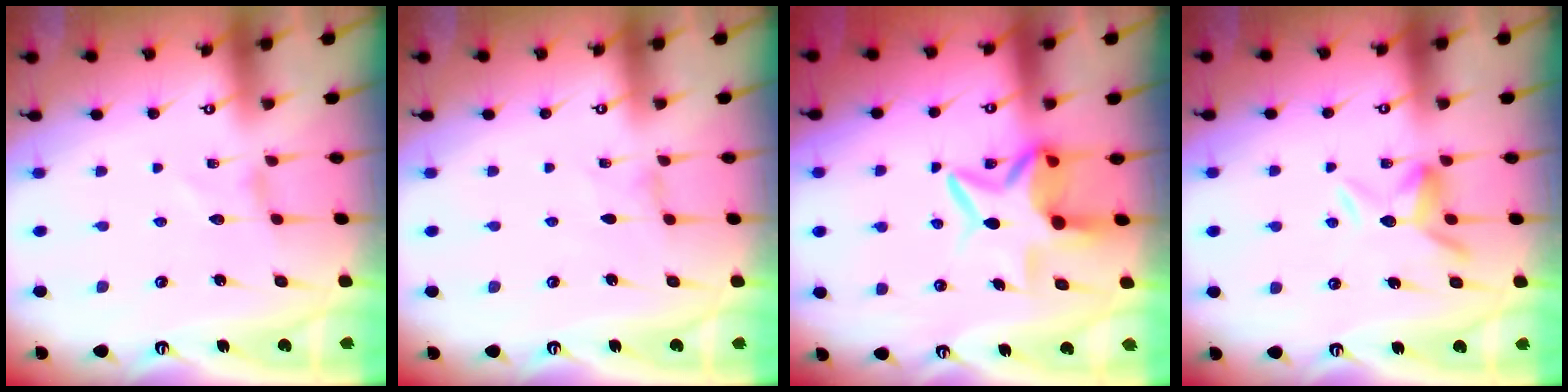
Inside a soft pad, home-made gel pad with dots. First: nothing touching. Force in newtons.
{"total": 0.0}
{"total": 8.6, "press": 8.6, "slide": 0.7}
{"total": 8.4, "press": 8.4, "slide": 1.0}